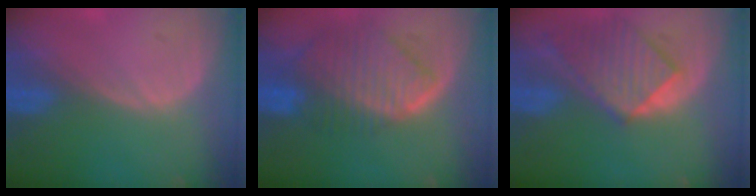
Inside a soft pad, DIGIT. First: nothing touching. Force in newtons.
{"total": 10.1, "press": 8.8, "slide": 5.1}
{"total": 8.6, "press": 7.8, "slide": 3.7}